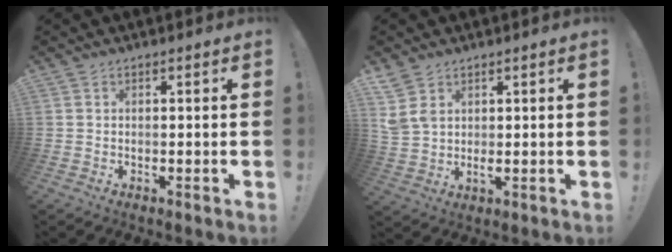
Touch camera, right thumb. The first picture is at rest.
{"total": 5.3, "force": [2.7, 3.4, 3.0], "torque": [-0.055, -0.013, 0.052]}